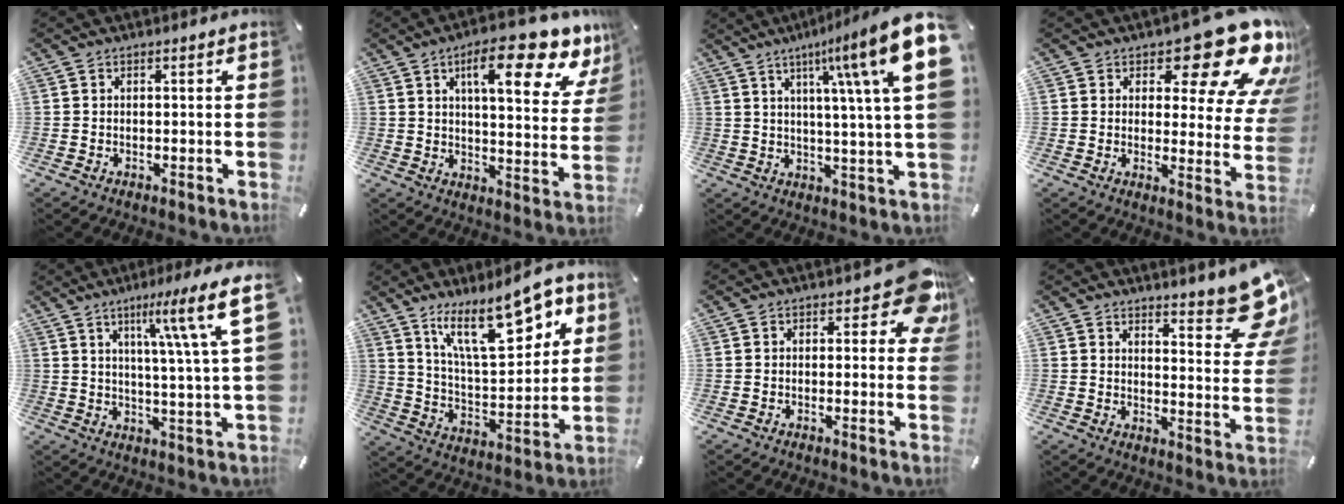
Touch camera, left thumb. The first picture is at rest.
{"total": 17.2, "force": [10.0, 5.0, 13.1], "torque": [-0.186, -0.059, 0.152]}
{"total": 19.2, "force": [7.9, 2.9, 17.3], "torque": [-0.259, -0.044, 0.108]}
{"total": 20.0, "force": [12.4, 8.1, 13.4], "torque": [-0.159, -0.091, 0.202]}
{"total": 11.0, "force": [5.8, -0.5, 9.3], "torque": [-0.141, -0.028, 0.082]}
{"total": 20.6, "force": [12.2, 8.8, 14.1], "torque": [-0.223, -0.056, 0.204]}
{"total": 9.1, "force": [4.4, 4.2, 6.8], "torque": [-0.073, -0.022, 0.070]}
{"total": 11.6, "force": [9.1, 3.3, 6.3], "torque": [-0.074, -0.074, 0.158]}